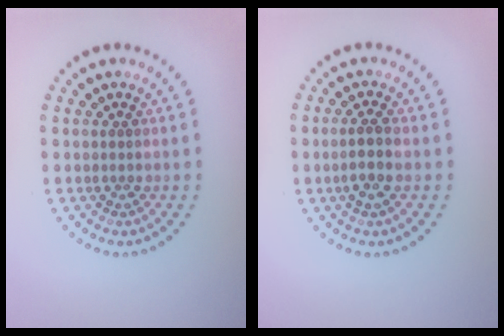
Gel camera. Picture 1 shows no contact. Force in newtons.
{"total": 2.1, "press": 1.9, "slide": 0.8}